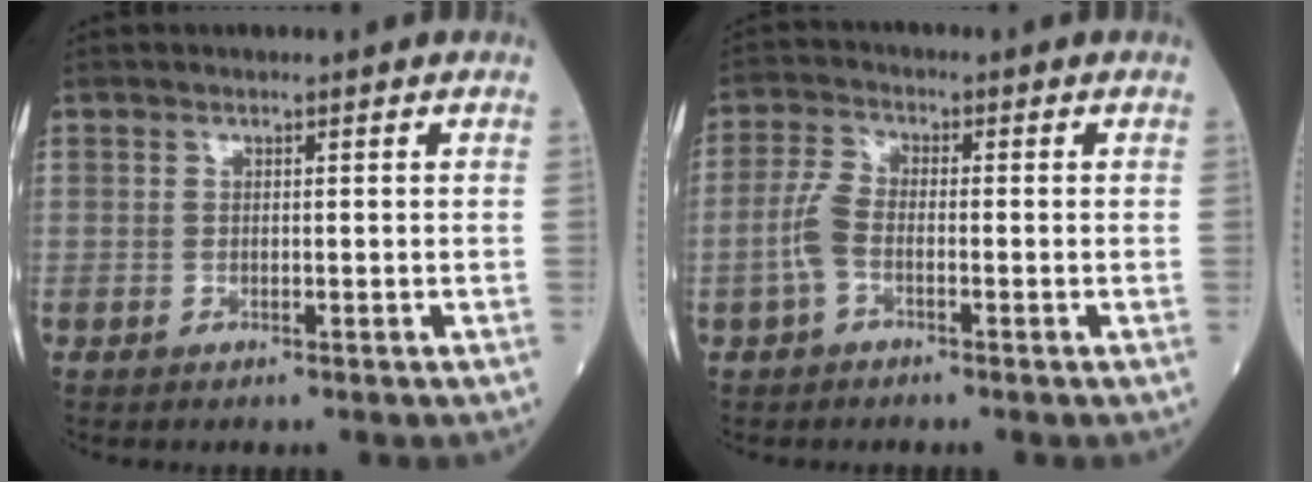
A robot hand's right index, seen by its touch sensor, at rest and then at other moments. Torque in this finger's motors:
{"motor_torque": [0.04, -0.09, 0.06, 0.05]}